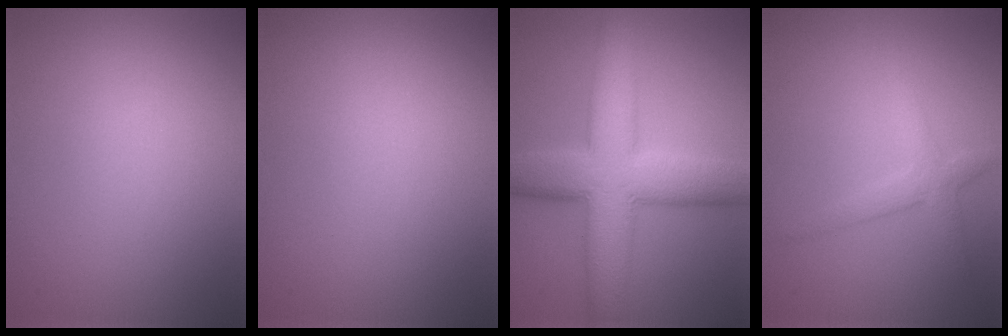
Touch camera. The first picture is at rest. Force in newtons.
{"total": 0.0}
{"total": 9.6, "press": 9.6, "slide": 0.1}
{"total": 2.2, "press": 2.2, "slide": 0.1}